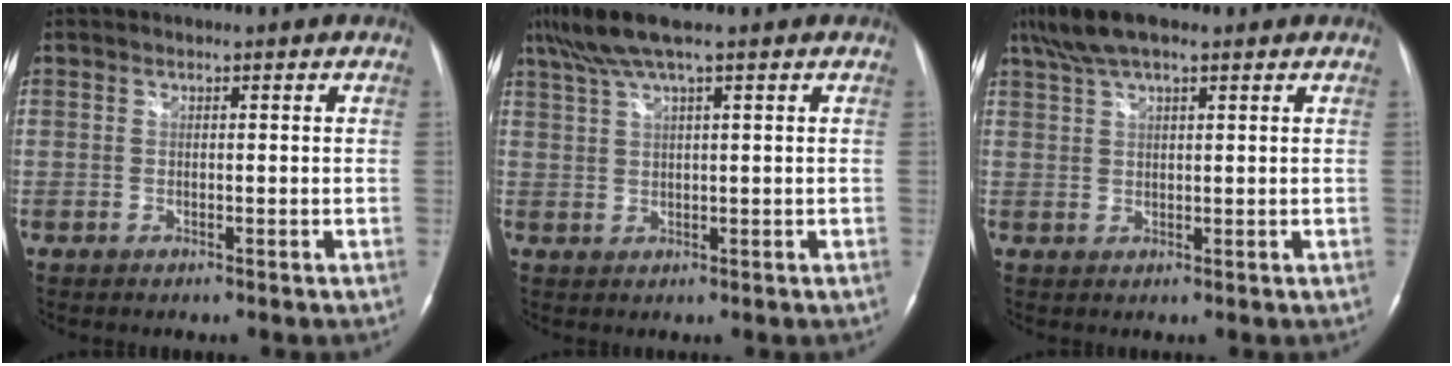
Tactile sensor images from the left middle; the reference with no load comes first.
{"total": 6.7, "force": [4.7, -0.2, 4.7], "torque": [-0.101, 0.034, 0.090]}
{"total": 7.3, "force": [5.2, 1.8, 4.8], "torque": [-0.101, 0.028, 0.095]}